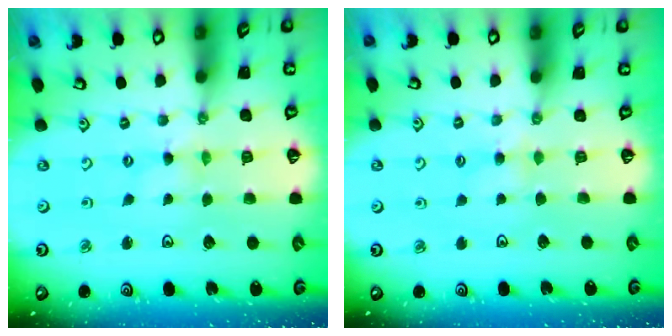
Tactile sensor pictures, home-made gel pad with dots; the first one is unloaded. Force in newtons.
{"total": 3.1, "press": 3.1, "slide": 0.5}